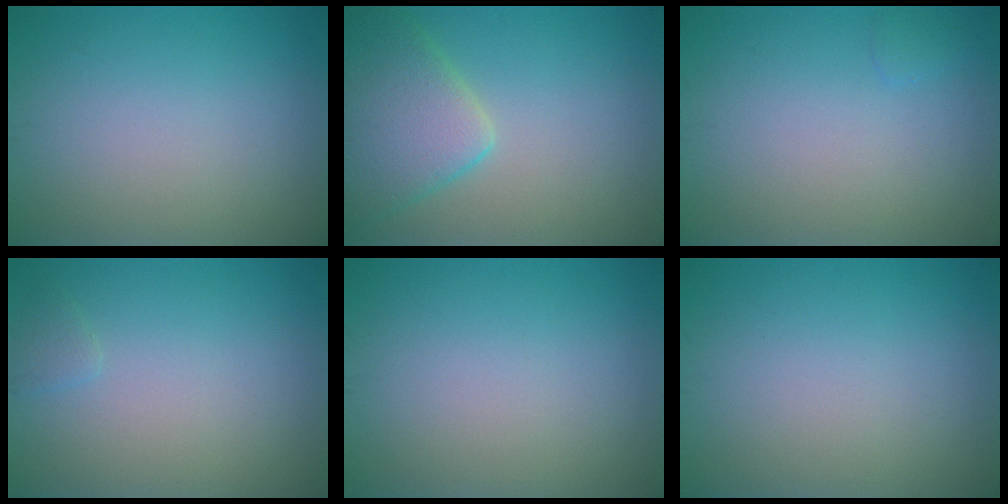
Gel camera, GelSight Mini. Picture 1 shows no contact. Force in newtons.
{"total": 5.9, "press": 5.8, "slide": 0.5}
{"total": 0.6, "press": 0.6, "slide": 0.1}
{"total": 0.8, "press": 0.8, "slide": 0.0}
{"total": 0.0}
{"total": 0.0}